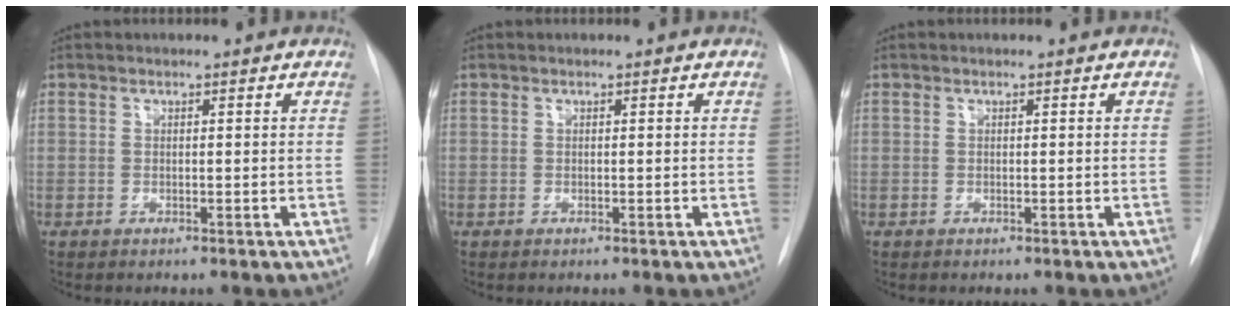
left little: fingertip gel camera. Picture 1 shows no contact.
{"total": 0.0}
{"total": 0.0}